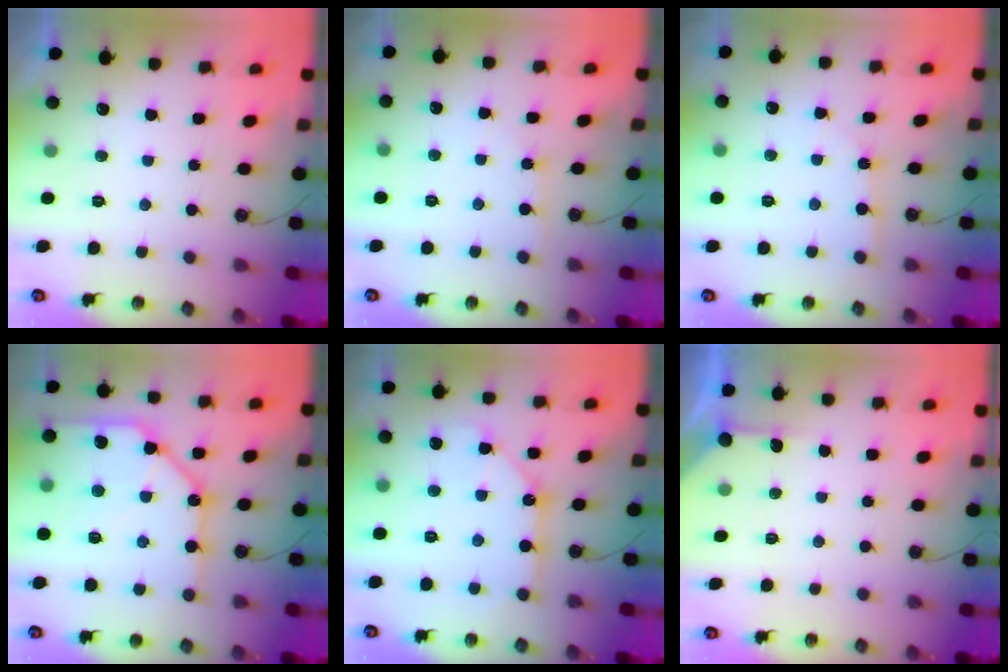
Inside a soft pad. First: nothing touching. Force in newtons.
{"total": 2.7, "press": 2.7, "slide": 0.5}
{"total": 4.9, "press": 4.9, "slide": 0.6}
{"total": 18.0, "press": 17.9, "slide": 1.5}
{"total": 9.4, "press": 9.4, "slide": 0.9}
{"total": 2.6, "press": 2.6, "slide": 0.3}